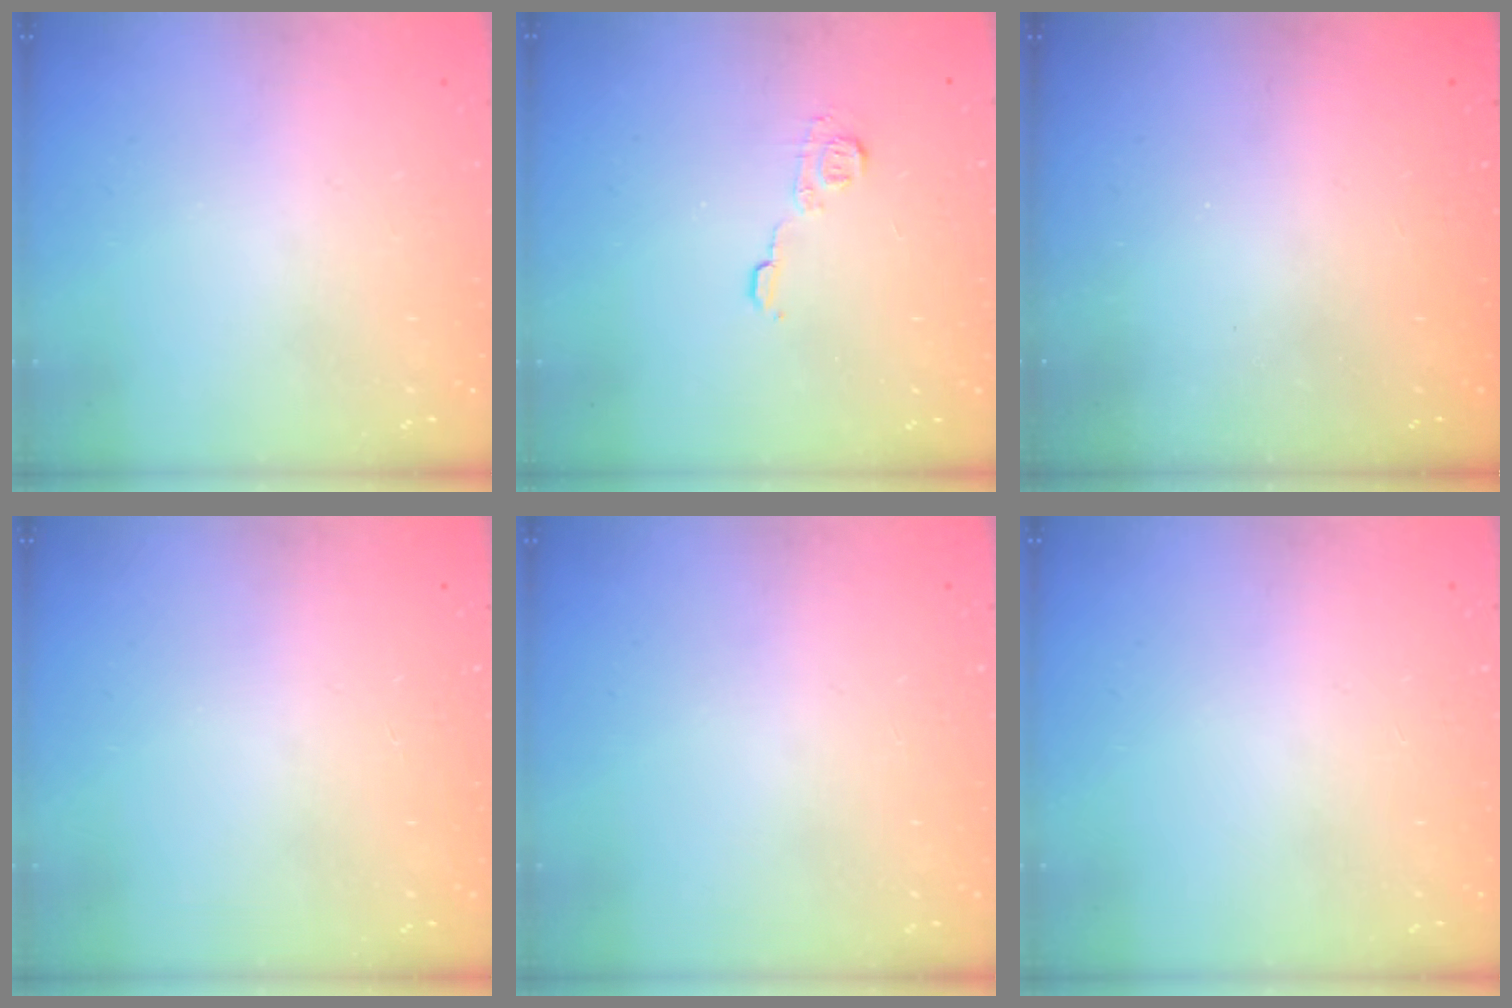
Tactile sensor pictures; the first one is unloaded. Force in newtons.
{"total": 7.5, "press": 7.4, "slide": 0.6}
{"total": 2.4, "press": 2.3, "slide": 0.8}
{"total": 0.0}
{"total": 0.0}
{"total": 0.0}